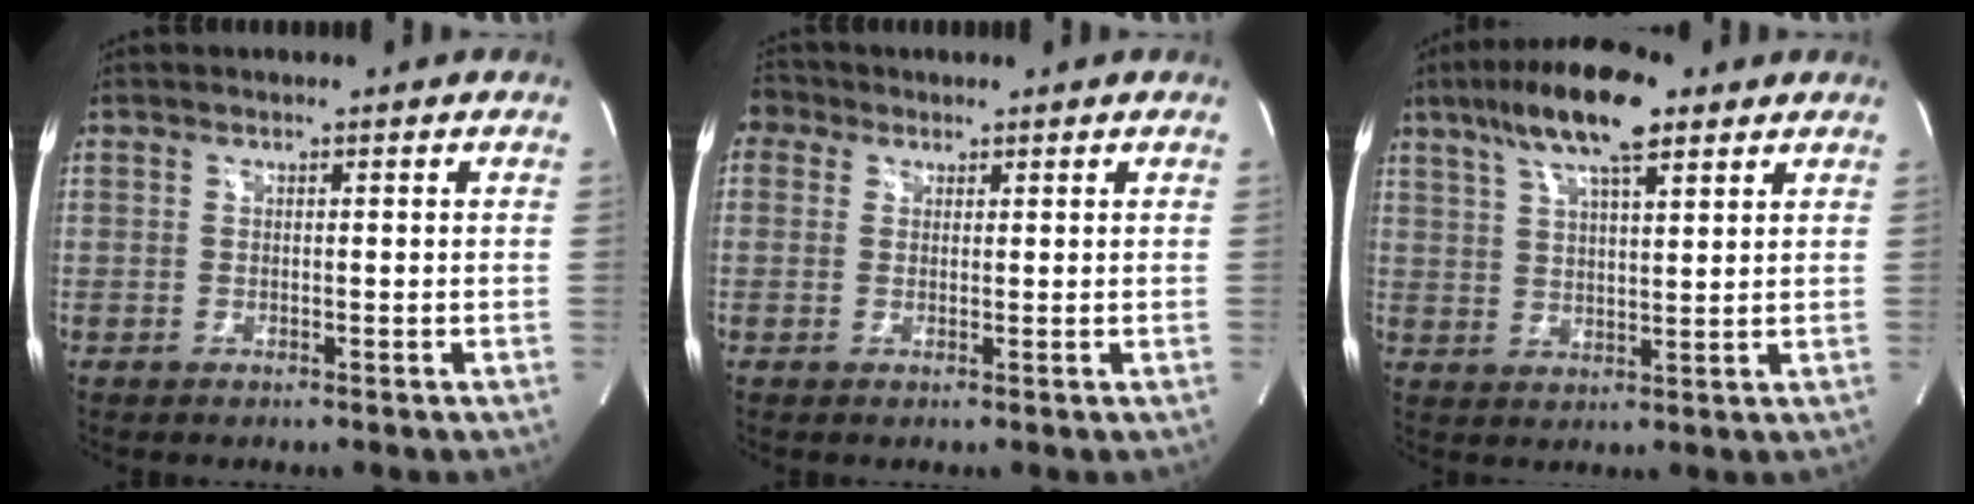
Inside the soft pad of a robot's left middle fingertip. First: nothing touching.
{"total": 3.3, "force": [1.7, 2.7, 0.8], "torque": [-0.019, 0.021, 0.031]}
{"total": 12.6, "force": [8.1, 2.8, 9.3], "torque": [-0.174, 0.022, 0.142]}